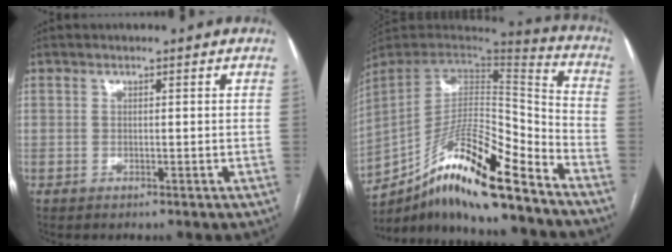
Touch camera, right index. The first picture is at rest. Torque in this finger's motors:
{"motor_torque": [1.12, -1.02, 1.05, 0.21]}